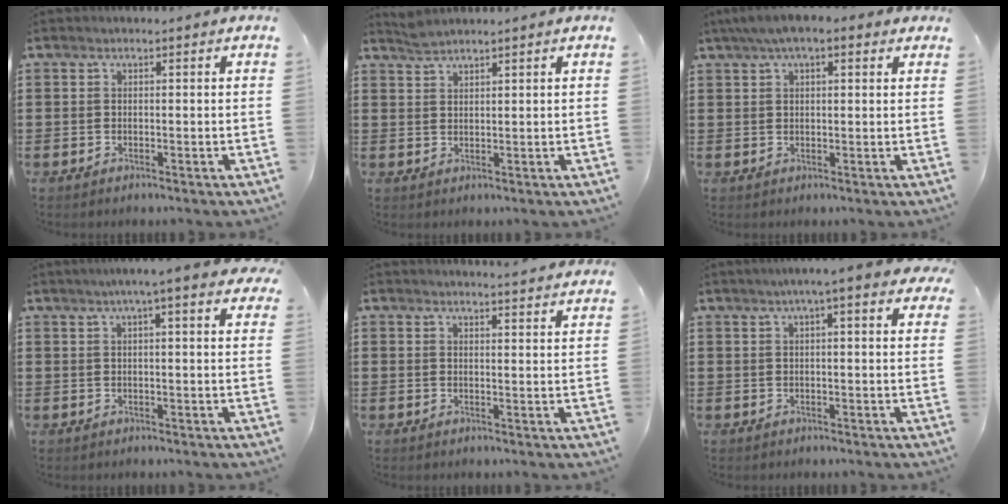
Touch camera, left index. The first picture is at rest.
{"total": 1.8, "force": [1.8, 0.0, 0.4], "torque": [-0.013, 0.001, 0.034]}
{"total": 4.4, "force": [2.6, 1.5, 3.3], "torque": [-0.068, 0.009, 0.045]}
{"total": 4.9, "force": [3.0, 0.1, 3.8], "torque": [-0.072, 0.004, 0.049]}
{"total": 2.9, "force": [2.8, -0.5, 0.3], "torque": [-0.013, -0.012, 0.052]}
{"total": 4.8, "force": [2.6, 0.2, 4.0], "torque": [-0.075, 0.006, 0.043]}